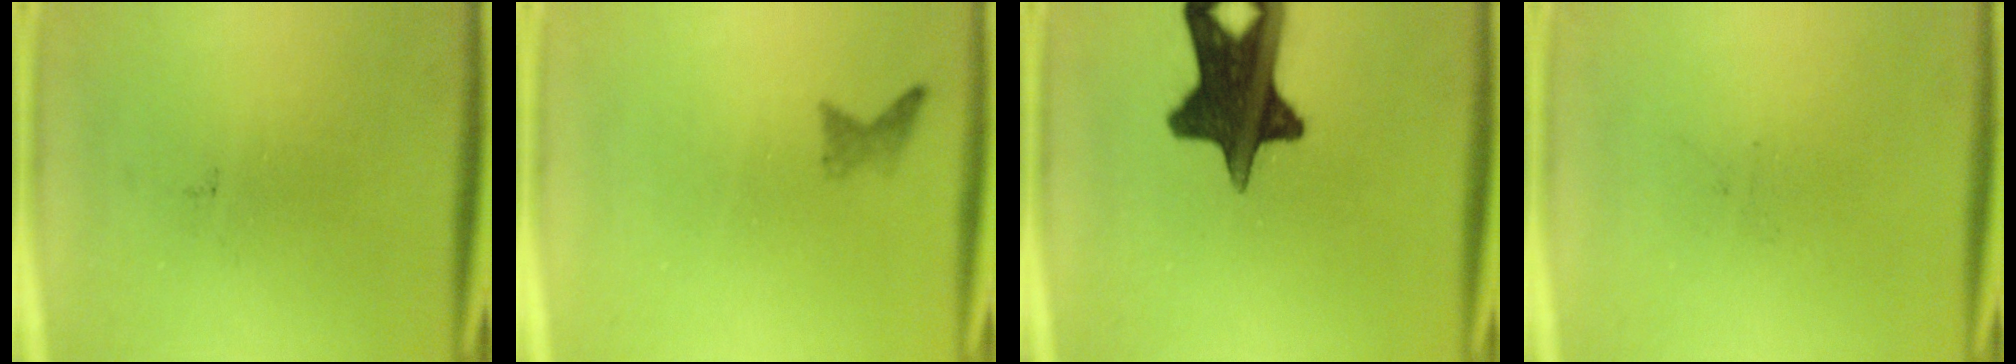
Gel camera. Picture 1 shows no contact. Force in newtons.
{"total": 1.1}
{"total": 15.3}
{"total": 0.0}